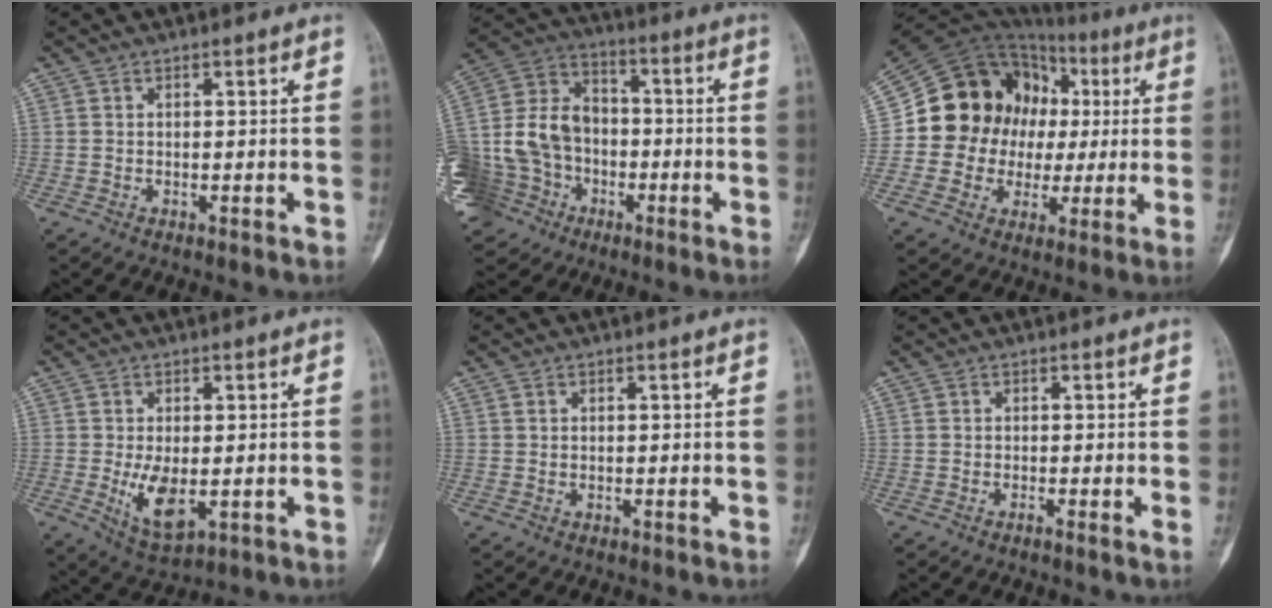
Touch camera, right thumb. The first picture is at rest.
{"total": 24.8, "force": [-7.8, 20.0, 12.4], "torque": [-0.292, 0.069, -0.134]}
{"total": 18.5, "force": [2.0, 16.3, 8.5], "torque": [-0.097, 0.043, 0.047]}
{"total": 7.1, "force": [-1.1, 3.5, 6.1], "torque": [-0.106, -0.017, -0.008]}
{"total": 0.0}
{"total": 0.9, "force": [-0.3, -0.2, 0.8], "torque": [-0.014, -0.001, -0.006]}